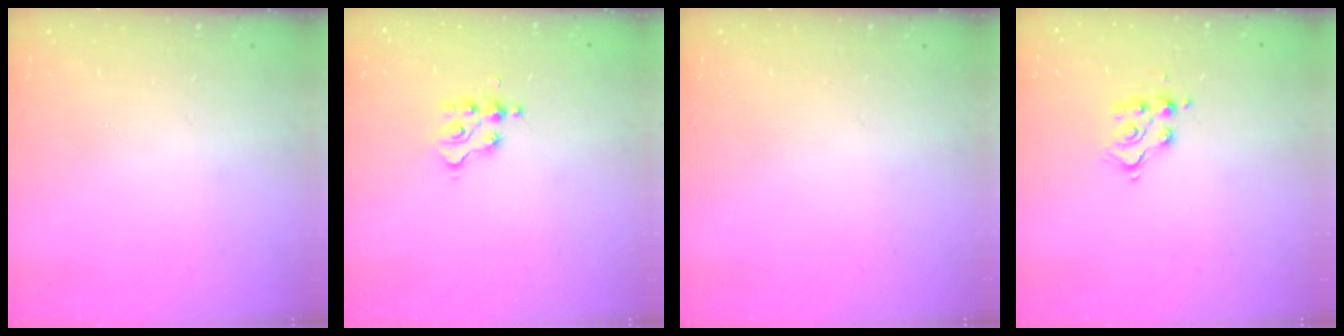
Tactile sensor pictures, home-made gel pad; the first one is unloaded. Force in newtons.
{"total": 2.7, "press": 2.6, "slide": 0.3}
{"total": 0.0}
{"total": 8.8, "press": 8.7, "slide": 0.7}